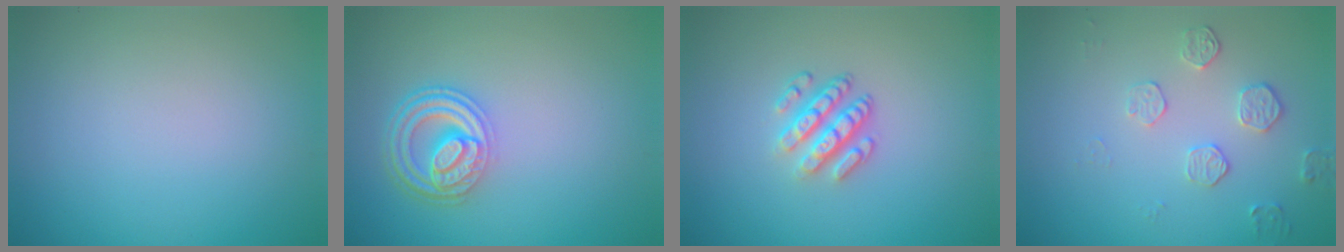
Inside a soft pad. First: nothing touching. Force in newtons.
{"total": 4.6, "press": 3.5, "slide": 3.0}
{"total": 3.4, "press": 2.5, "slide": 2.2}
{"total": 1.9, "press": 1.3, "slide": 1.3}